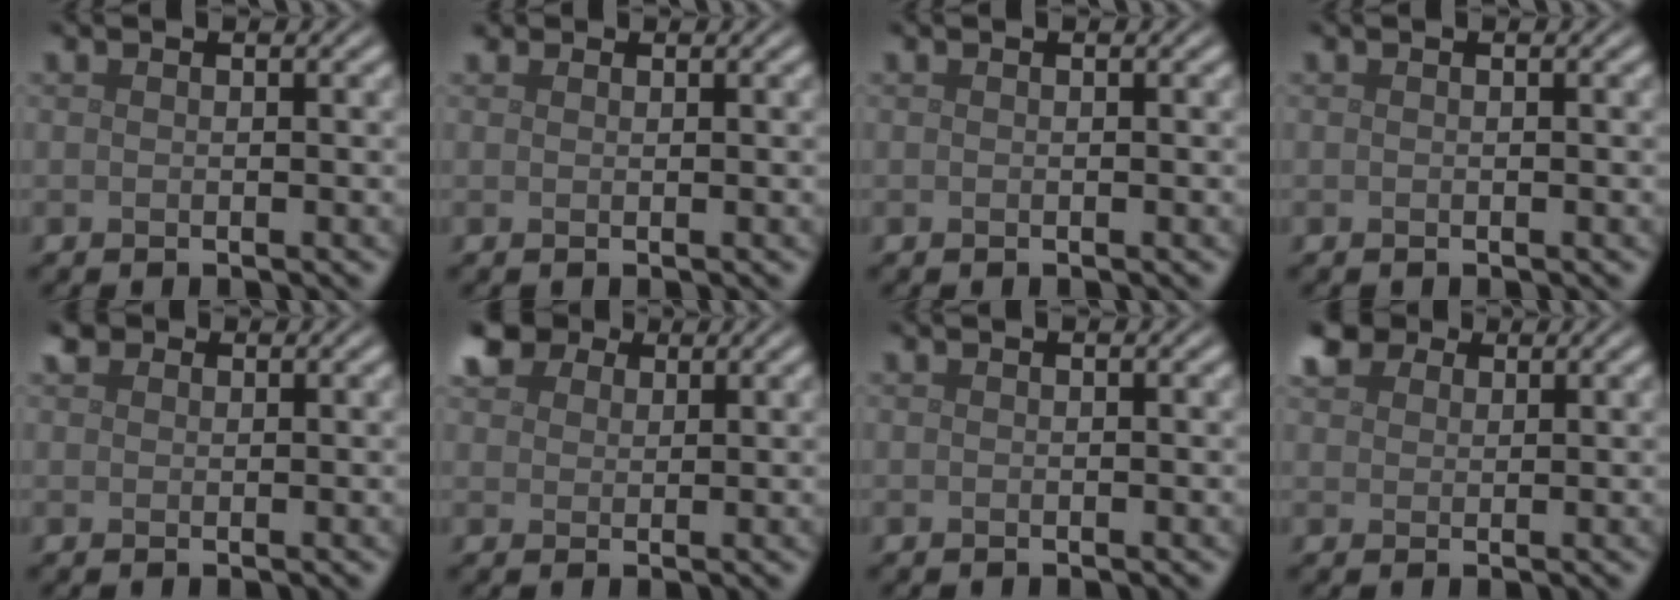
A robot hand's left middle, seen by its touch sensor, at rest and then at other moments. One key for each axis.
{"total": 0.7, "fx": 0.6, "fy": 0.3, "fz": 0.1, "tx": 0.001, "ty": -0.003, "tz": 0.007}
{"total": 0.0}
{"total": 0.0}
{"total": 1.1, "fx": 0.7, "fy": 0.7, "fz": 0.2, "tx": -0.002, "ty": 0.003, "tz": 0.010}
{"total": 4.7, "fx": 3.3, "fy": 2.7, "fz": 2.0, "tx": -0.052, "ty": 0.012, "tz": 0.052}
{"total": 0.0}
{"total": 3.3, "fx": 2.3, "fy": 2.0, "fz": 1.3, "tx": -0.034, "ty": 0.011, "tz": 0.042}